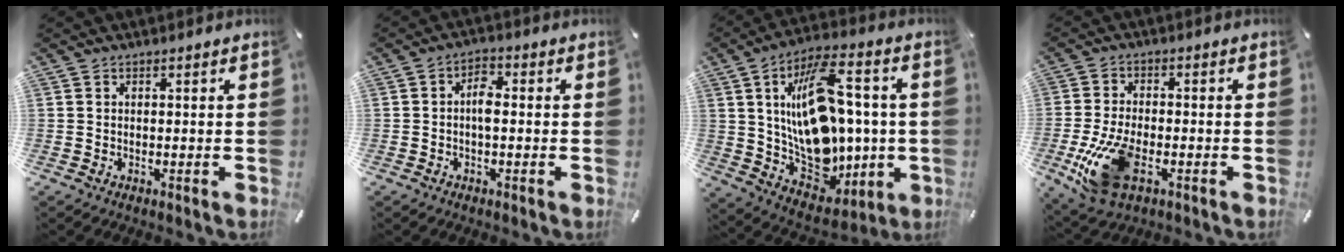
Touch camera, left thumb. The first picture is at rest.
{"total": 4.2, "force": [-0.4, 2.1, 3.7], "torque": [-0.061, 0.008, -0.010]}
{"total": 21.9, "force": [3.3, 13.6, 16.8], "torque": [-0.306, -0.029, 0.059]}
{"total": 13.7, "force": [-4.4, 7.1, 10.8], "torque": [-0.240, -0.005, -0.075]}